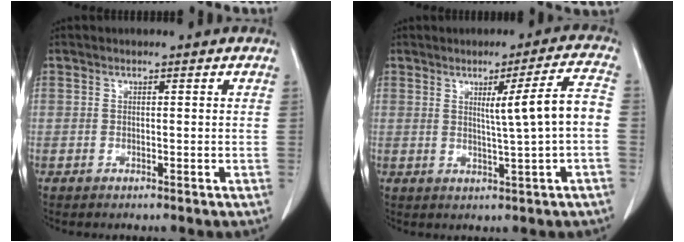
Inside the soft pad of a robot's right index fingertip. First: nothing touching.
{"total": 7.6, "force": [0.2, -0.9, 7.5], "torque": [-0.111, 0.004, 0.007]}